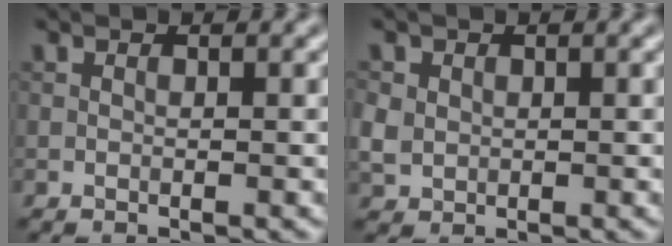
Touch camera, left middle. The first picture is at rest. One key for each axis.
{"total": 1.7, "fx": 0.3, "fy": 1.6, "fz": 0.6, "tx": -0.013, "ty": -0.001, "tz": 0.006}